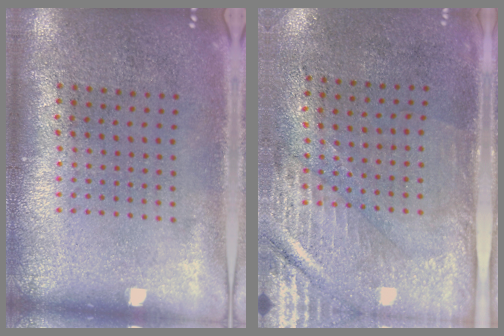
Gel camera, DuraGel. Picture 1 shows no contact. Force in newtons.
{"total": 2.9, "press": 2.5, "slide": 1.5}